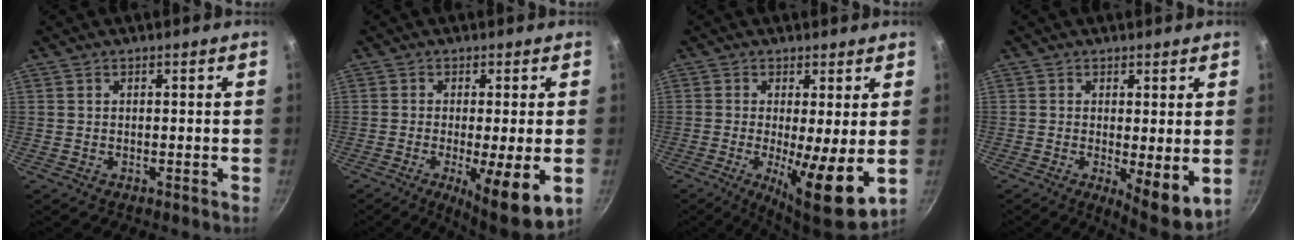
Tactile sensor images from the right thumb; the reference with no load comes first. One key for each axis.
{"total": 11.0, "fx": -2.7, "fy": 2.0, "fz": 10.5, "tx": -0.163, "ty": -0.011, "tz": -0.034}
{"total": 11.3, "fx": -0.9, "fy": 2.5, "fz": 11.0, "tx": -0.174, "ty": -0.019, "tz": -0.009}
{"total": 7.7, "fx": -0.3, "fy": 2.4, "fz": 7.3, "tx": -0.094, "ty": -0.022, "tz": 0.001}